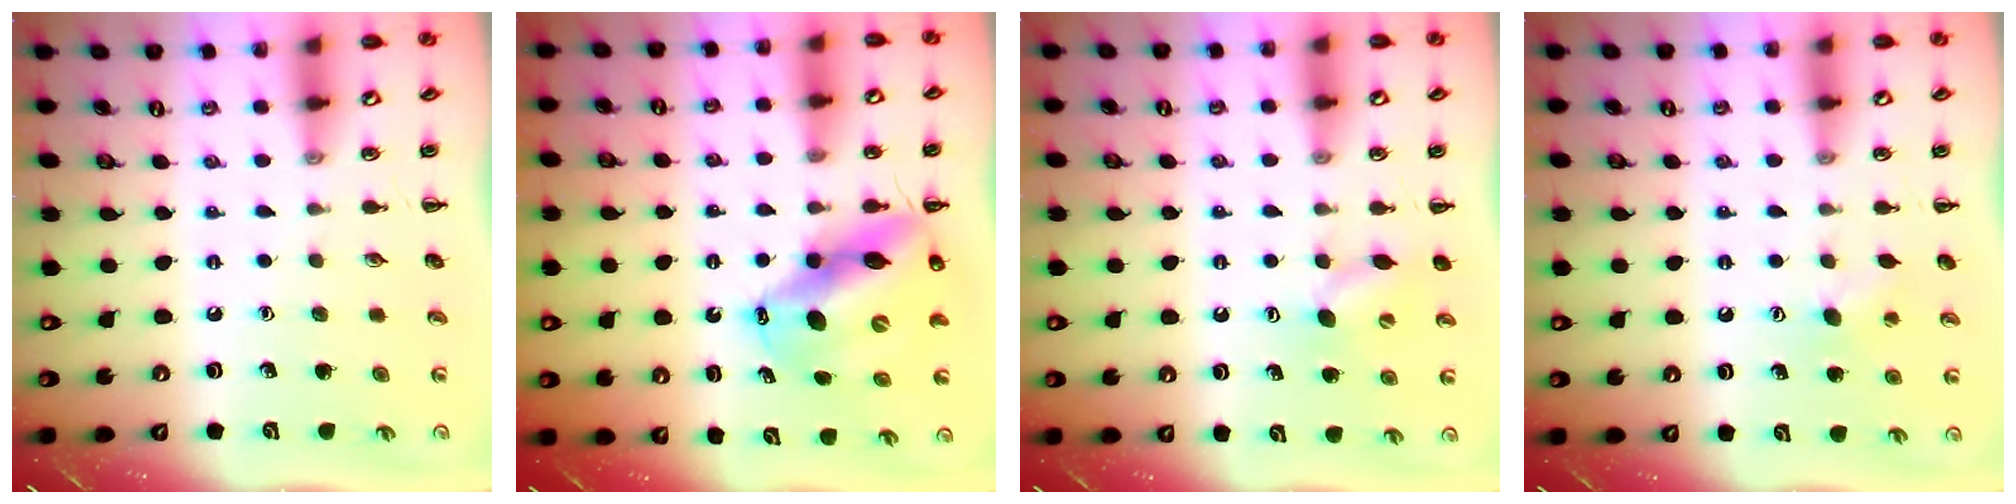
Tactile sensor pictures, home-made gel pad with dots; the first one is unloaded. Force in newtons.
{"total": 14.1, "press": 13.6, "slide": 3.6}
{"total": 6.4, "press": 6.2, "slide": 1.3}
{"total": 5.0, "press": 4.8, "slide": 1.4}